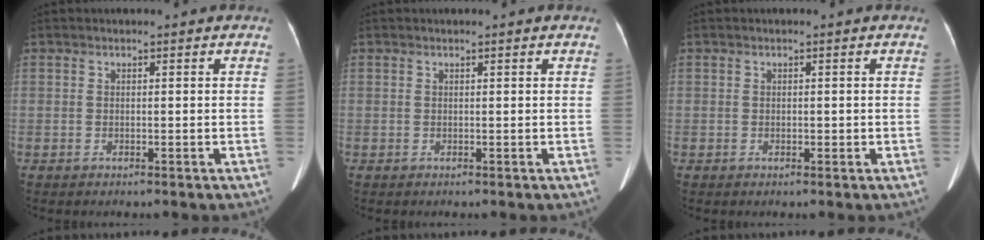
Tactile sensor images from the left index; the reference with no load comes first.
{"total": 0.7, "force": [0.5, -0.1, 0.4], "torque": [-0.007, -0.006, 0.005]}
{"total": 0.7, "force": [-0.5, 0.3, 0.2], "torque": [-0.001, -0.017, -0.012]}